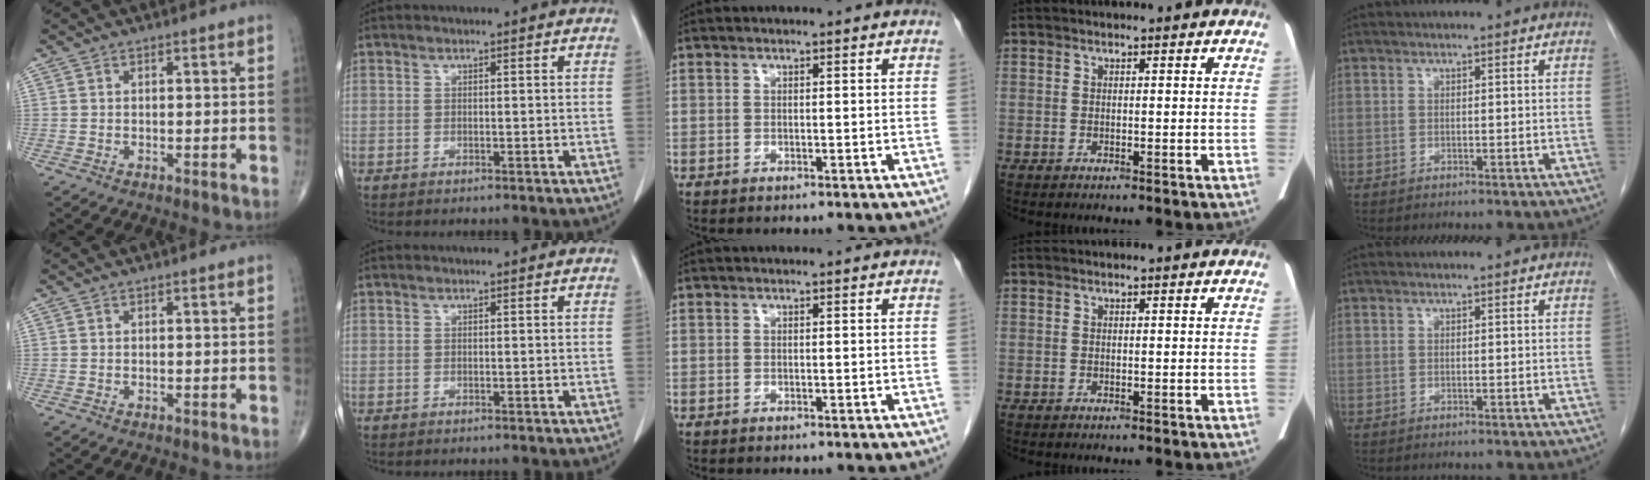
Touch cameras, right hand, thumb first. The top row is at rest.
{}